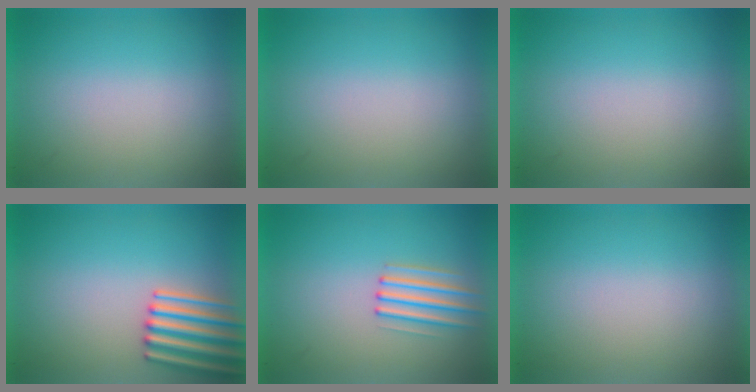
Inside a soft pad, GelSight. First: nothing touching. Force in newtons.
{"total": 0.0}
{"total": 1.2}
{"total": 4.3}
{"total": 2.1}
{"total": 0.0}